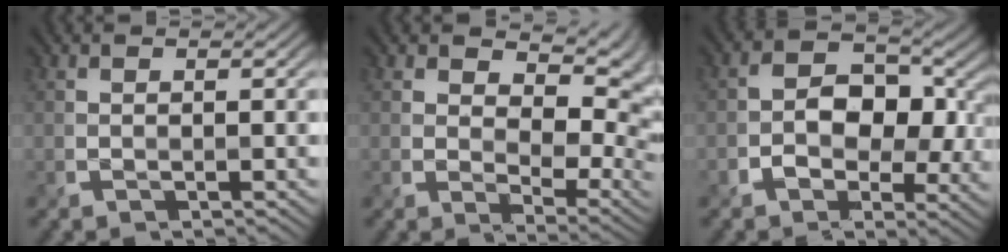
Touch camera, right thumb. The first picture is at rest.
{"total": 9.9, "force": [3.8, 5.9, 7.0], "torque": [-0.115, -0.019, 0.074]}
{"total": 9.0, "force": [-0.4, 6.6, 6.0], "torque": [-0.087, -0.005, -0.016]}